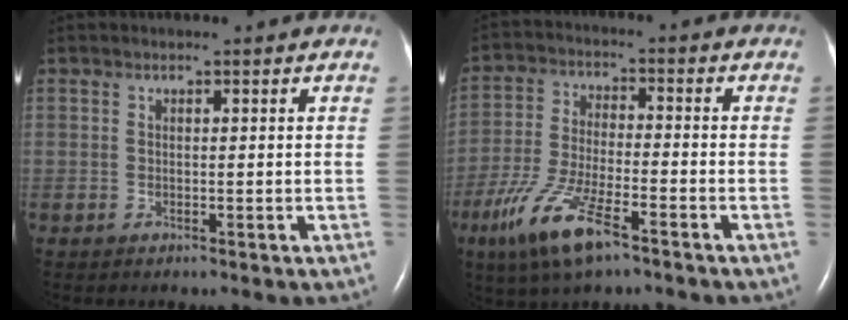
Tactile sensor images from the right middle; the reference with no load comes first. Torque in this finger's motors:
{"motor_torque": [1.10, -1.04, 0.30, 0.15]}